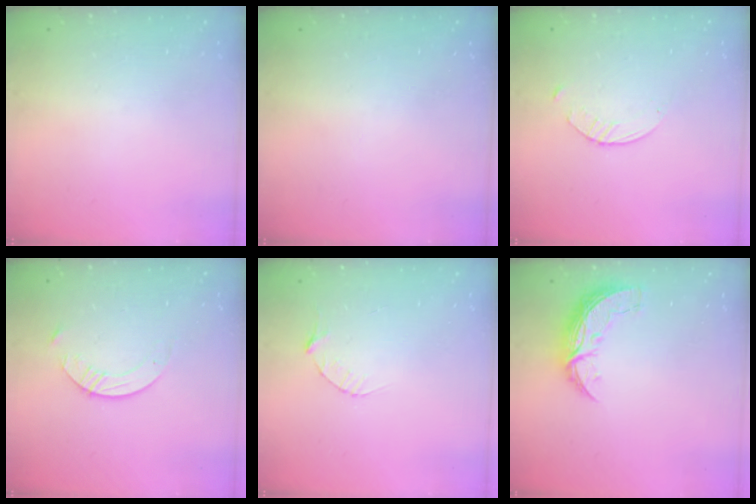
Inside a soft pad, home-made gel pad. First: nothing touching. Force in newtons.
{"total": 0.0}
{"total": 2.0, "press": 2.0, "slide": 0.3}
{"total": 5.6, "press": 5.6, "slide": 0.7}
{"total": 3.1, "press": 3.0, "slide": 0.4}
{"total": 7.5, "press": 7.5, "slide": 0.5}